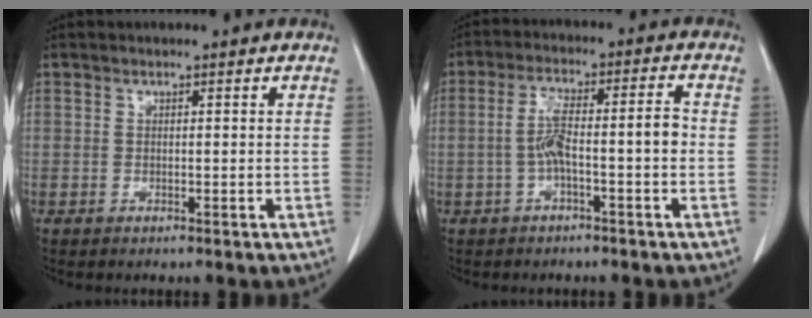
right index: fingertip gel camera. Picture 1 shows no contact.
{"total": 6.8, "force": [-1.3, 1.0, 6.6], "torque": [-0.124, 0.028, -0.023]}